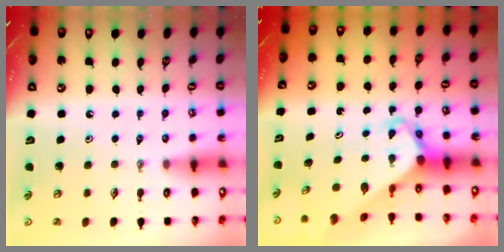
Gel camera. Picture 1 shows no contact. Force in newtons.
{"total": 4.3, "press": 4.3, "slide": 0.2}